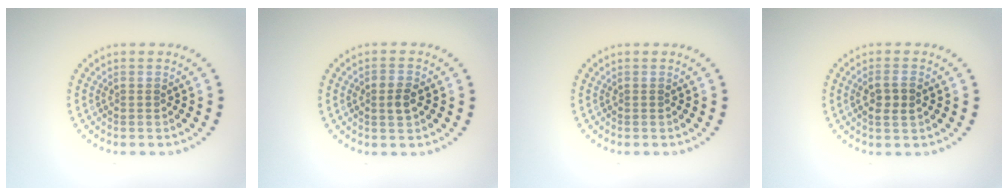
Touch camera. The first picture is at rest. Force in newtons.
{"total": 1.9, "press": 1.9, "slide": 0.2}
{"total": 0.0}
{"total": 2.2, "press": 2.1, "slide": 0.5}